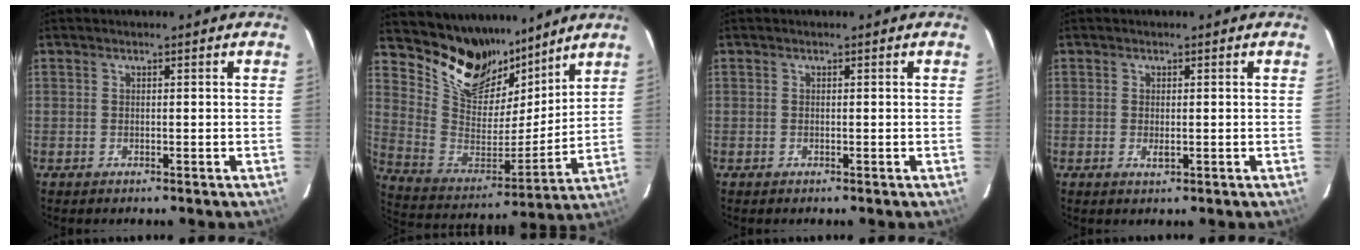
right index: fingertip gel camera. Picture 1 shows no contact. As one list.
[{"total": 18.1, "force": [14.0, 9.2, 6.8], "torque": [-0.159, -0.012, 0.263]}, {"total": 0.0}, {"total": 0.7, "force": [-0.1, 0.3, 0.6], "torque": [-0.013, 0.001, -0.001]}]